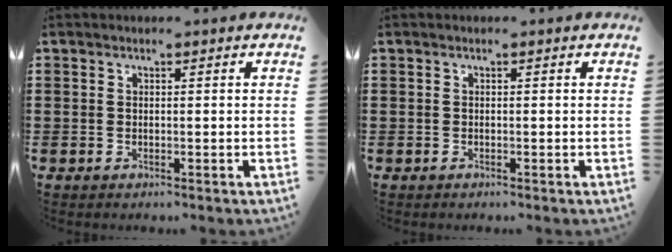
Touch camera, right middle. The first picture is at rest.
{"total": 0.0}